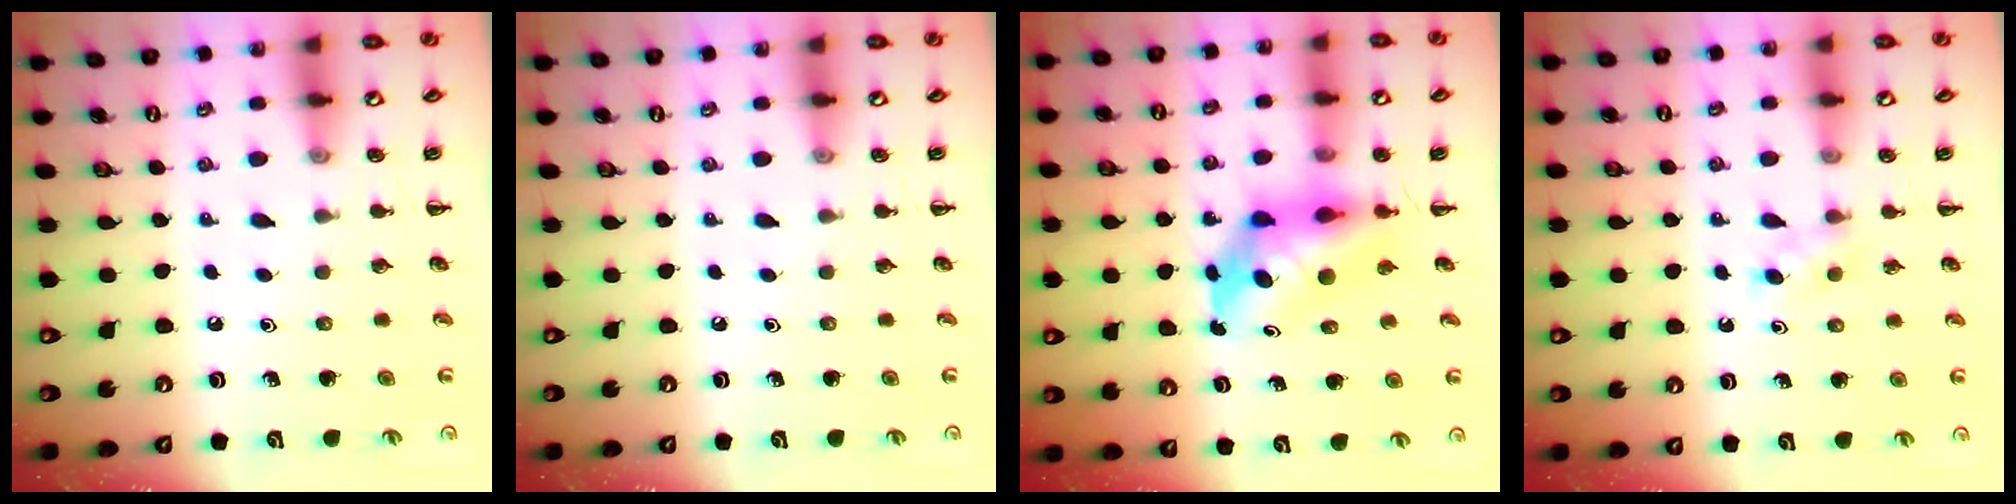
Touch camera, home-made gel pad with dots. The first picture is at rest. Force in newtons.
{"total": 0.0}
{"total": 6.0, "press": 5.8, "slide": 1.5}
{"total": 2.7, "press": 2.5, "slide": 1.0}